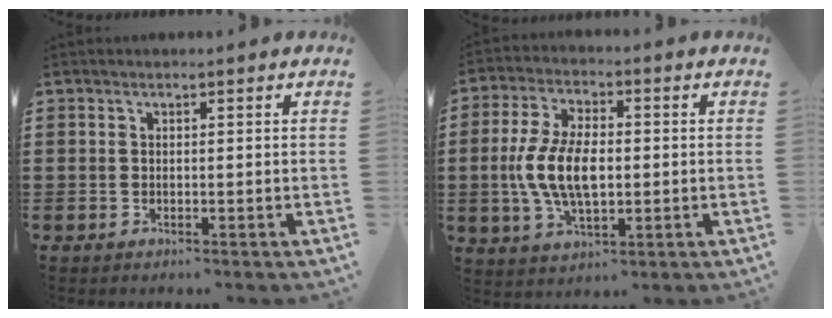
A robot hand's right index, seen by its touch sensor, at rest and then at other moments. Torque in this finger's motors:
{"motor_torque": [2.14, 0.00, 1.05, 0.21]}